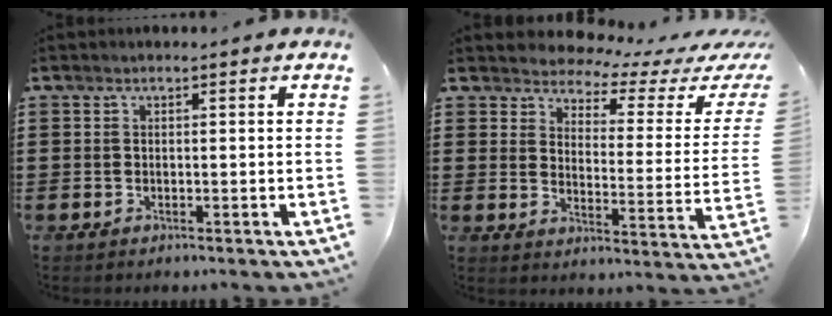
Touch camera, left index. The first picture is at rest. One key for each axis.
{"total": 3.6, "fx": 3.4, "fy": 0.7, "fz": 0.9, "tx": -0.042, "ty": -0.027, "tz": 0.053}